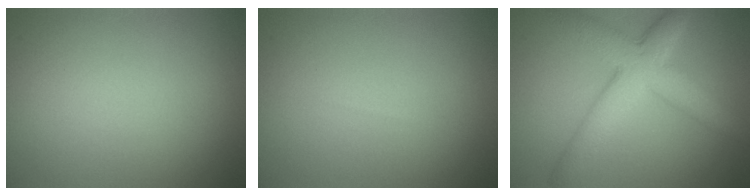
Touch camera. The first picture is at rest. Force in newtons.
{"total": 0.0}
{"total": 6.2, "press": 6.2, "slide": 0.2}